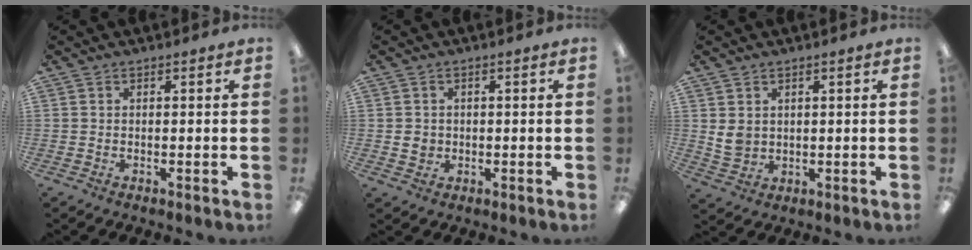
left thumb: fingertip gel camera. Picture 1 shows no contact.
{"total": 2.6, "force": [0.1, 2.4, 1.0], "torque": [-0.020, 0.004, 0.001]}
{"total": 4.3, "force": [1.8, 3.3, 2.0], "torque": [-0.040, -0.003, 0.034]}